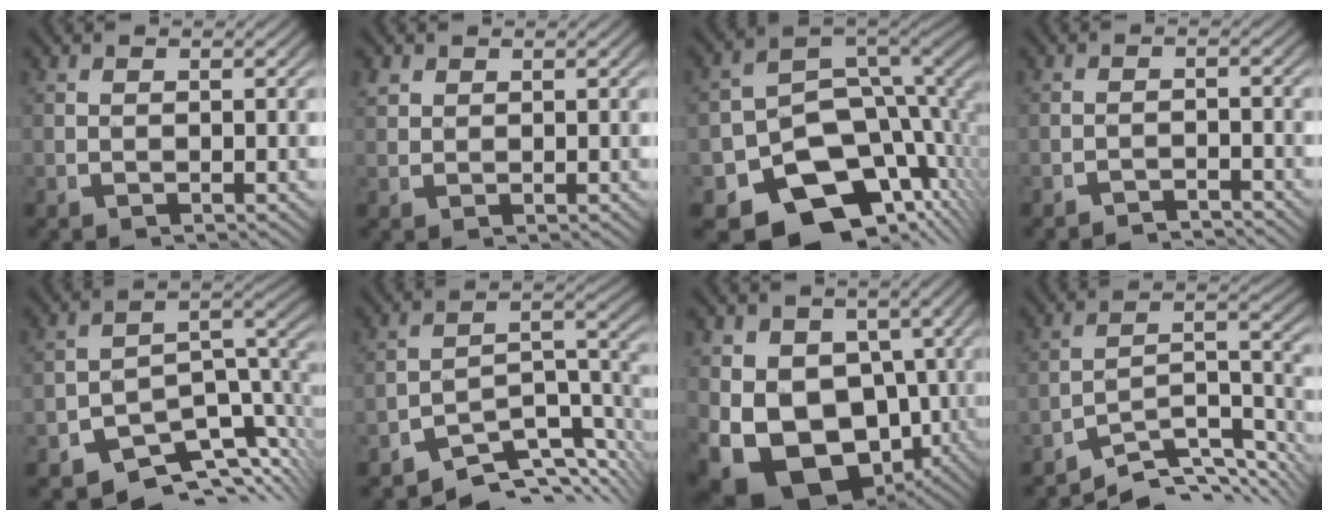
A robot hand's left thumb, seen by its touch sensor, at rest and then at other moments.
{"total": 1.2, "force": [1.0, 0.6, 0.3], "torque": [-0.006, 0.001, 0.025]}
{"total": 17.3, "force": [-6.2, 11.5, 11.3], "torque": [-0.185, -0.037, -0.091]}
{"total": 2.6, "force": [-2.5, 0.2, 0.1], "torque": [0.004, -0.008, -0.042]}
{"total": 11.1, "force": [-5.0, 6.2, 7.7], "torque": [-0.114, -0.028, -0.070]}
{"total": 9.0, "force": [-4.9, 4.3, 6.2], "torque": [-0.100, -0.027, -0.067]}
{"total": 15.3, "force": [-4.6, 11.2, 9.5], "torque": [-0.208, -0.101, -0.025]}
{"total": 8.9, "force": [-5.8, 4.3, 5.1], "torque": [-0.087, -0.024, -0.085]}